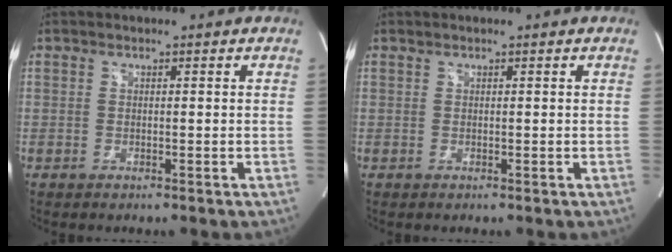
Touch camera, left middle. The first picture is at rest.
{"total": 0.0}